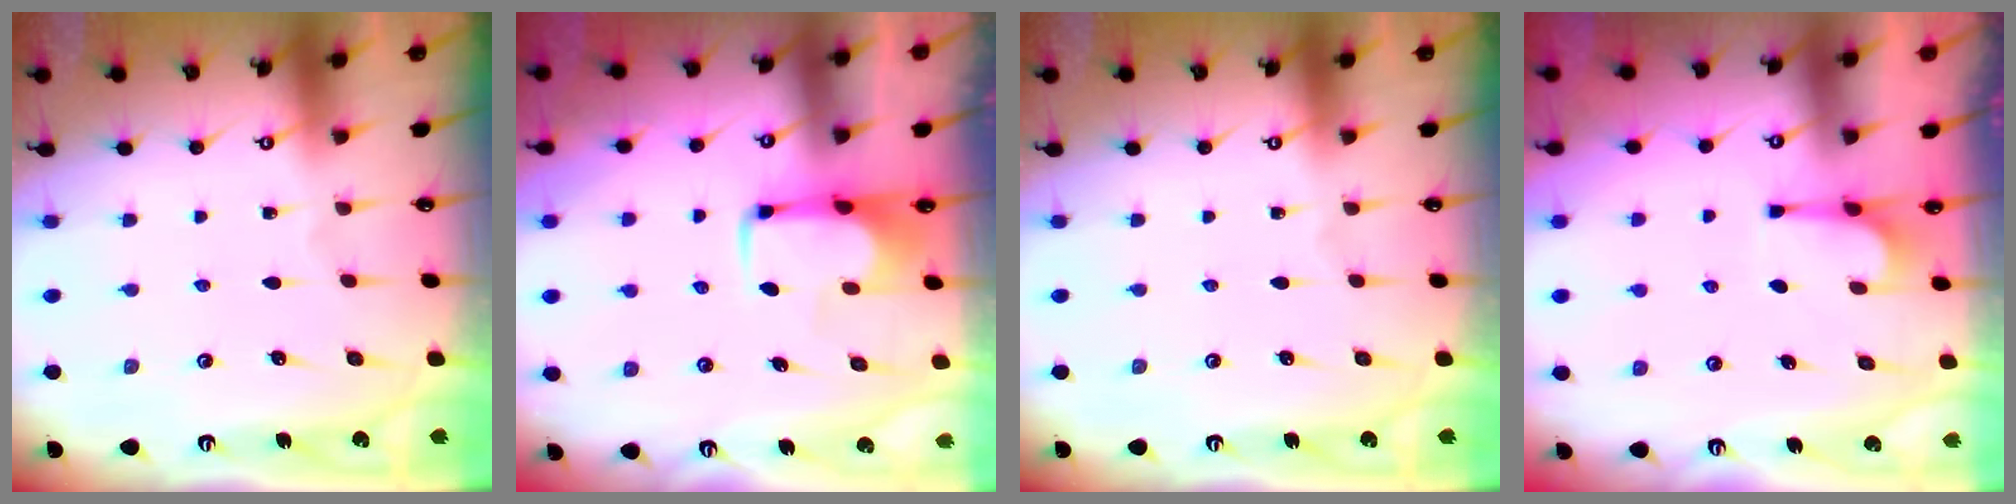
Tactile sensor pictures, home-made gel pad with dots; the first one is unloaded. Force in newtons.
{"total": 2.0, "press": 2.0, "slide": 0.4}
{"total": 0.0}
{"total": 0.8, "press": 0.5, "slide": 0.7}